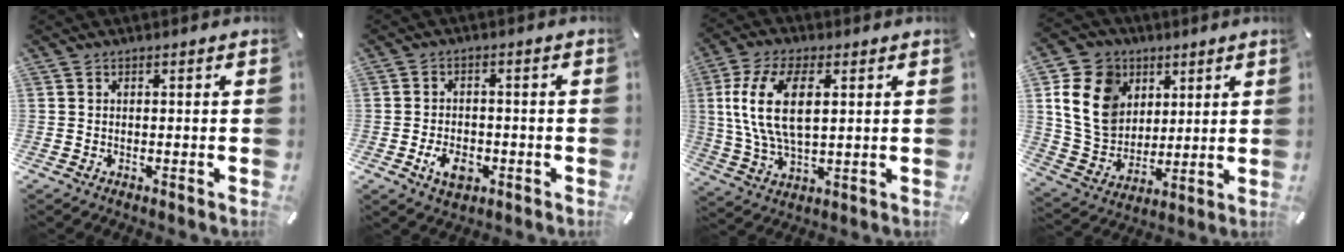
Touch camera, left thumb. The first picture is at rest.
{"total": 6.1, "force": [-2.4, 4.0, 4.0], "torque": [-0.081, 0.003, -0.047]}
{"total": 13.7, "force": [3.3, 6.9, 11.4], "torque": [-0.258, -0.001, 0.055]}
{"total": 15.4, "force": [4.4, 13.1, 6.7], "torque": [-0.152, -0.004, 0.088]}